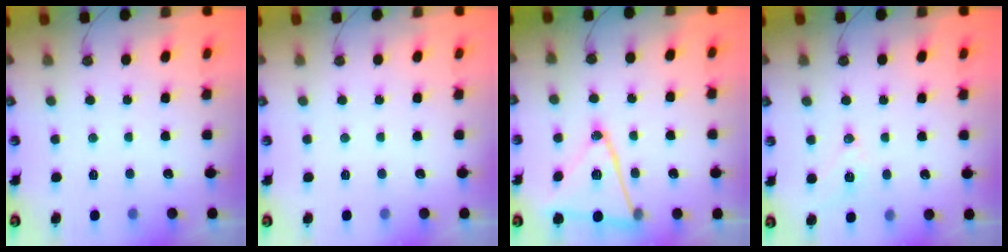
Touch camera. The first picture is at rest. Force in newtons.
{"total": 0.0}
{"total": 18.7, "press": 18.4, "slide": 3.3}
{"total": 10.3, "press": 9.7, "slide": 3.4}